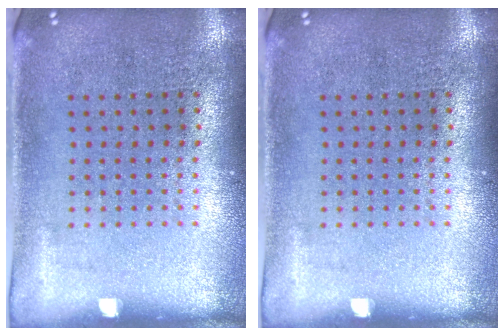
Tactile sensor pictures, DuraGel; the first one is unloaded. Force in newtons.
{"total": 0.0}